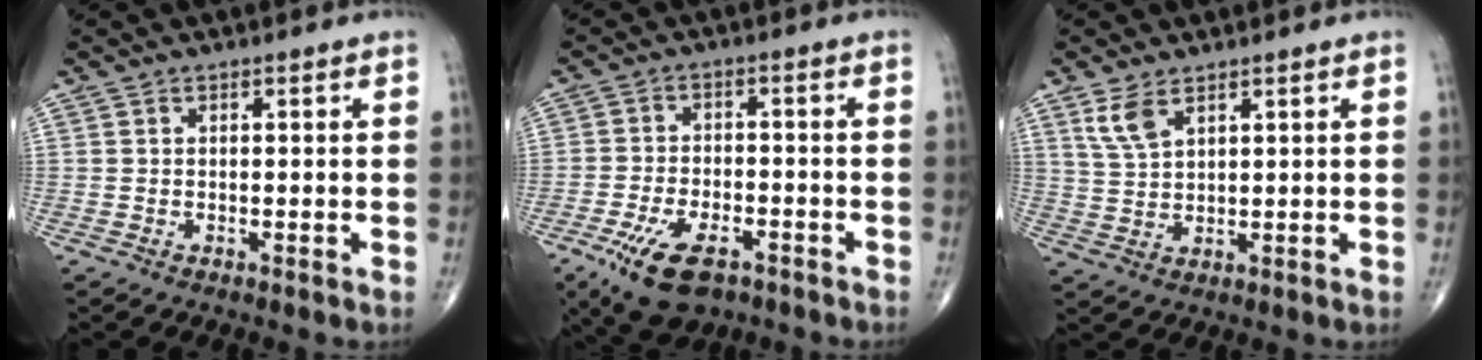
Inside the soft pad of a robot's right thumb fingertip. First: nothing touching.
{"total": 11.1, "force": [-6.3, 5.4, 7.3], "torque": [-0.131, 0.015, -0.103]}
{"total": 4.8, "force": [3.0, 2.1, 3.1], "torque": [-0.064, -0.009, 0.067]}